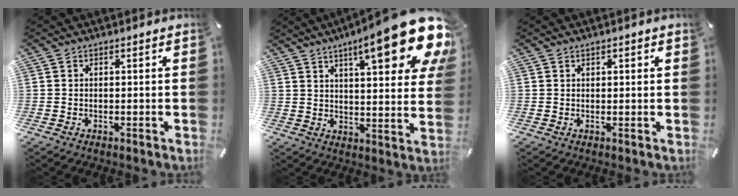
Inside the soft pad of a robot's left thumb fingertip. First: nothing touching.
{"total": 20.9, "force": [11.8, 5.3, 16.4], "torque": [-0.232, -0.073, 0.182]}
{"total": 0.6, "force": [0.3, 0.3, 0.4], "torque": [-0.007, 0.002, 0.006]}